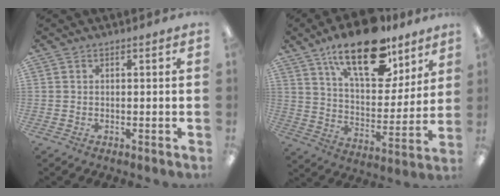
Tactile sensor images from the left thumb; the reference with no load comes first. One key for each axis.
{"total": 21.2, "fx": 13.9, "fy": 9.5, "fz": 12.8, "tx": -0.198, "ty": -0.075, "tz": 0.237}